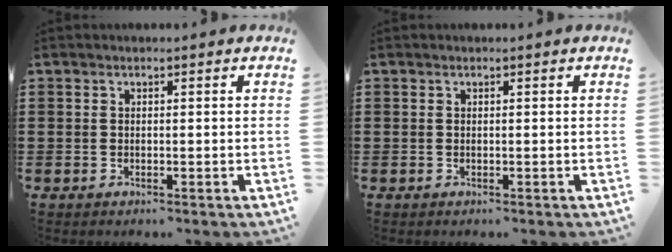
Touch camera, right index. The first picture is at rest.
{"total": 0.0}